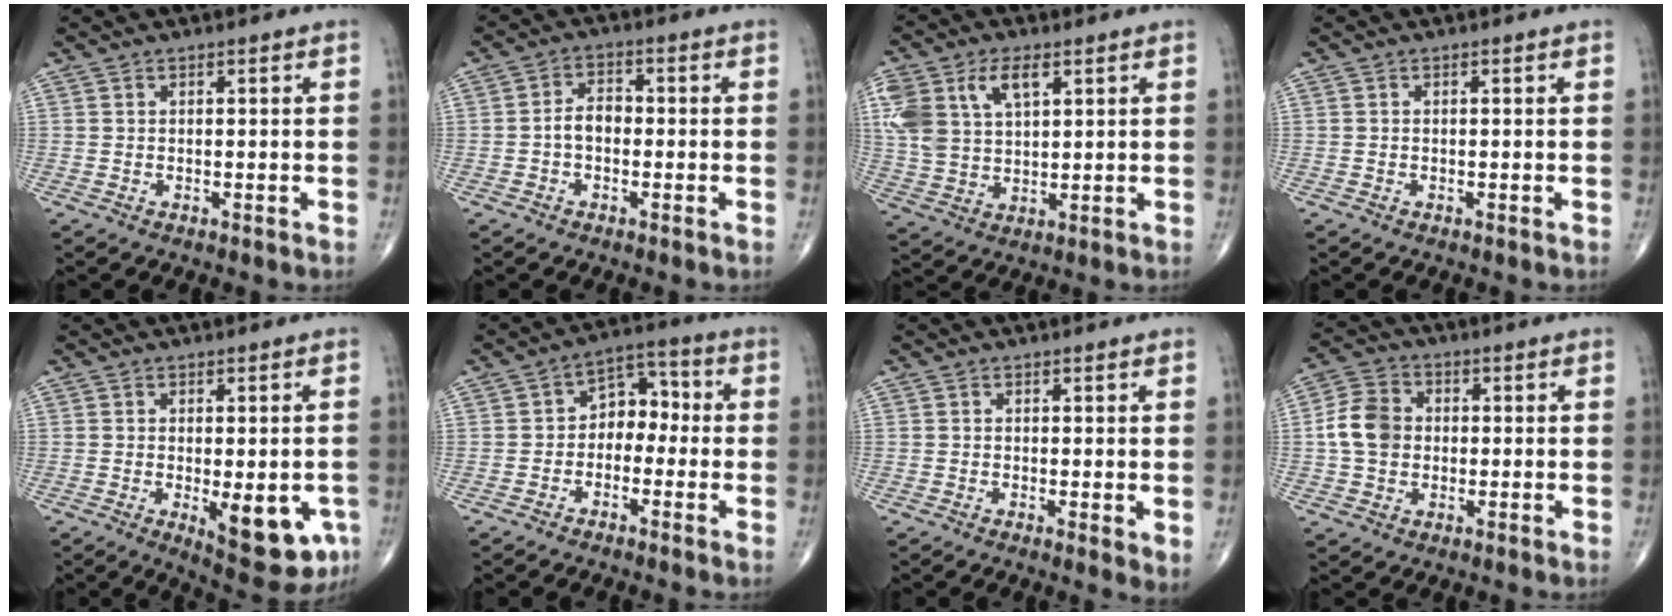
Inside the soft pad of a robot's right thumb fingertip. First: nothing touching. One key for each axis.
{"total": 4.0, "fx": -0.8, "fy": 2.6, "fz": 2.9, "tx": -0.040, "ty": 0.019, "tz": -0.023}
{"total": 12.8, "fx": 5.0, "fy": 7.4, "fz": 9.1, "tx": -0.193, "ty": 0.001, "tz": 0.104}
{"total": 0.0}
{"total": 11.7, "fx": -3.6, "fy": 4.7, "fz": 10.1, "tx": -0.112, "ty": -0.010, "tz": -0.036}
{"total": 6.9, "fx": -1.2, "fy": 5.0, "fz": 4.6, "tx": -0.035, "ty": 0.039, "tz": -0.038}
{"total": 2.7, "fx": -0.1, "fy": 0.7, "fz": 2.6, "tx": -0.042, "ty": -0.011, "tz": -0.007}
{"total": 8.2, "fx": -0.1, "fy": 6.6, "fz": 4.8, "tx": -0.080, "ty": 0.017, "tz": -0.010}